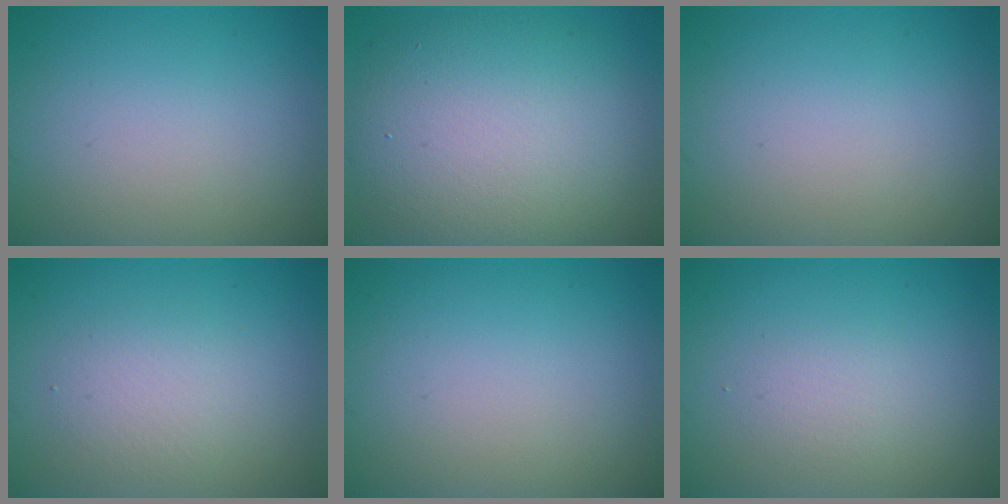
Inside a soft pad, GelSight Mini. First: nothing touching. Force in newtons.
{"total": 10.7, "press": 10.7, "slide": 0.7}
{"total": 0.0}
{"total": 2.5, "press": 2.5, "slide": 0.3}
{"total": 0.0}
{"total": 1.4, "press": 1.4, "slide": 0.1}